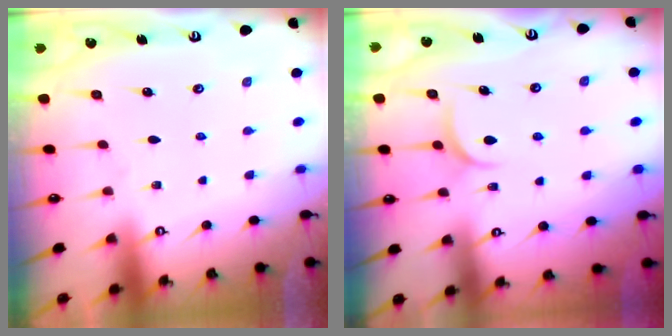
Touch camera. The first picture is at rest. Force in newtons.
{"total": 4.1, "press": 4.0, "slide": 0.7}